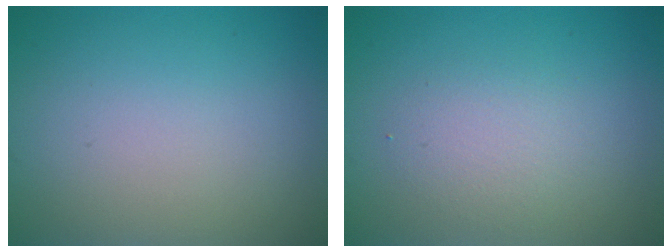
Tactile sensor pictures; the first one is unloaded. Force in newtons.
{"total": 2.2, "press": 2.2, "slide": 0.1}